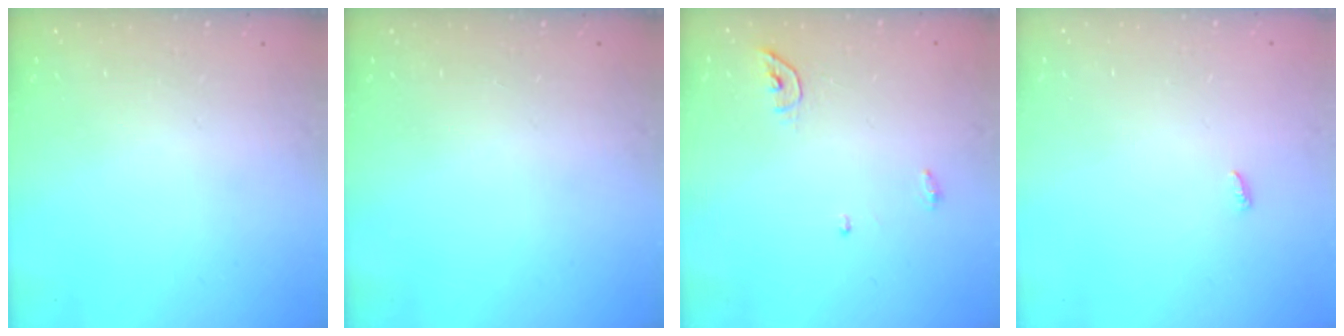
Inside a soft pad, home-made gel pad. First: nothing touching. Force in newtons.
{"total": 0.0}
{"total": 4.5, "press": 4.5, "slide": 0.2}
{"total": 2.4, "press": 2.4, "slide": 0.2}